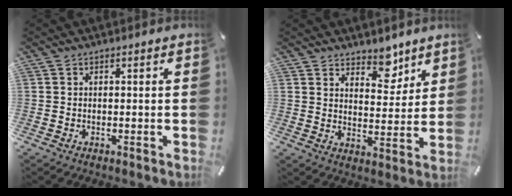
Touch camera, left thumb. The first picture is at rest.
{"total": 7.5, "force": [6.1, 4.1, 1.4], "torque": [0.001, -0.050, 0.105]}